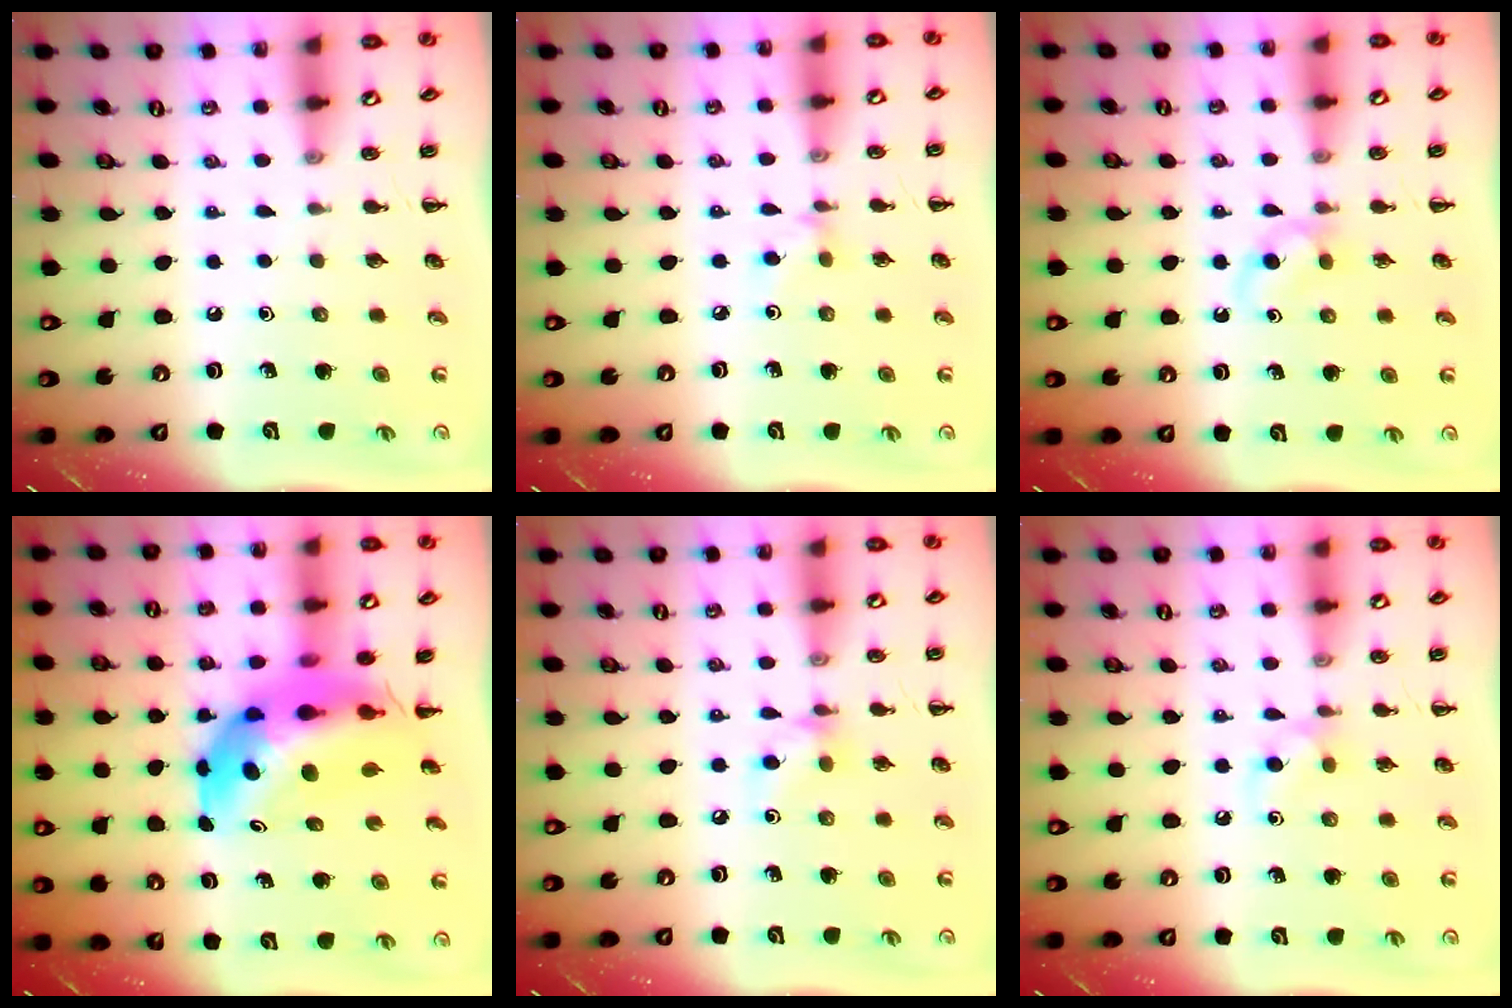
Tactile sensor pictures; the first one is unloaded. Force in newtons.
{"total": 3.0, "press": 2.8, "slide": 0.9}
{"total": 2.7, "press": 2.4, "slide": 1.2}
{"total": 11.6, "press": 10.9, "slide": 3.9}
{"total": 6.5, "press": 6.4, "slide": 1.1}
{"total": 5.5, "press": 5.4, "slide": 1.0}